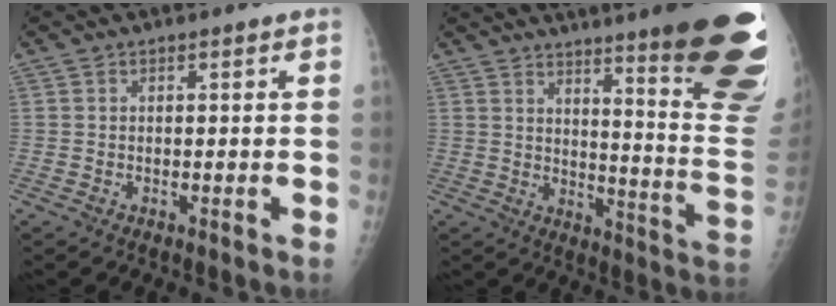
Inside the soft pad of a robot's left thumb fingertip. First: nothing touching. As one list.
[{"total": 26.1, "force": [17.3, 3.1, 19.3], "torque": [-0.190, -0.112, 0.224]}]